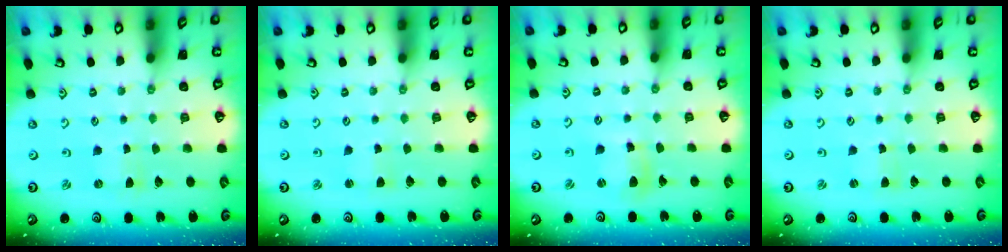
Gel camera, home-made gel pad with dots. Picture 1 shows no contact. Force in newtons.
{"total": 2.1, "press": 2.1, "slide": 0.3}
{"total": 6.9, "press": 6.8, "slide": 1.2}
{"total": 0.9, "press": 0.8, "slide": 0.1}